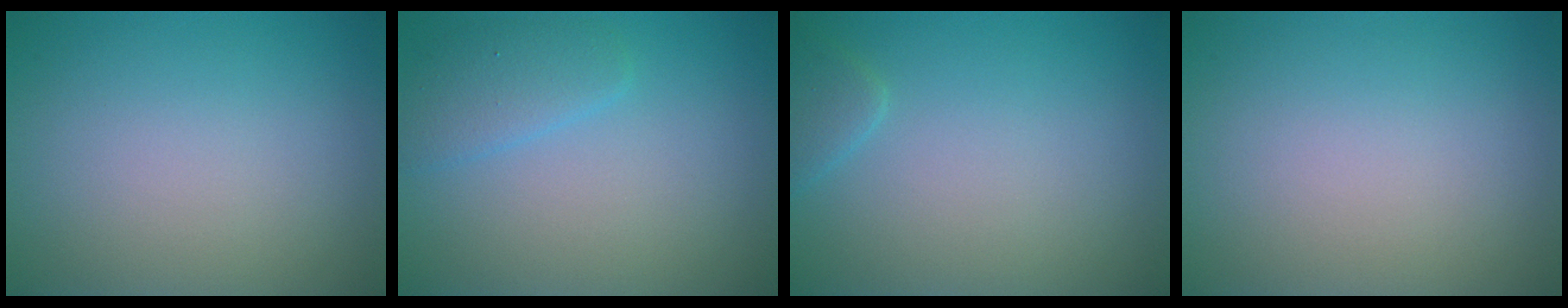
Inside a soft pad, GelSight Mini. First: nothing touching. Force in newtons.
{"total": 2.3, "press": 2.3, "slide": 0.2}
{"total": 1.4, "press": 1.4, "slide": 0.1}
{"total": 0.0}